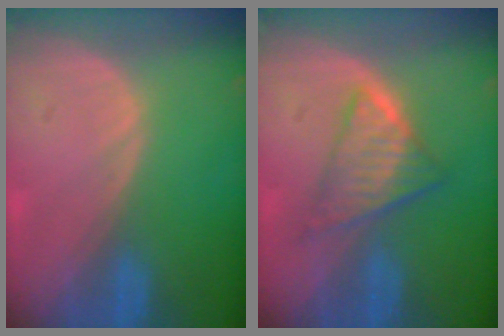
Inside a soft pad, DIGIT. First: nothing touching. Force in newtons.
{"total": 6.1, "press": 5.7, "slide": 2.1}